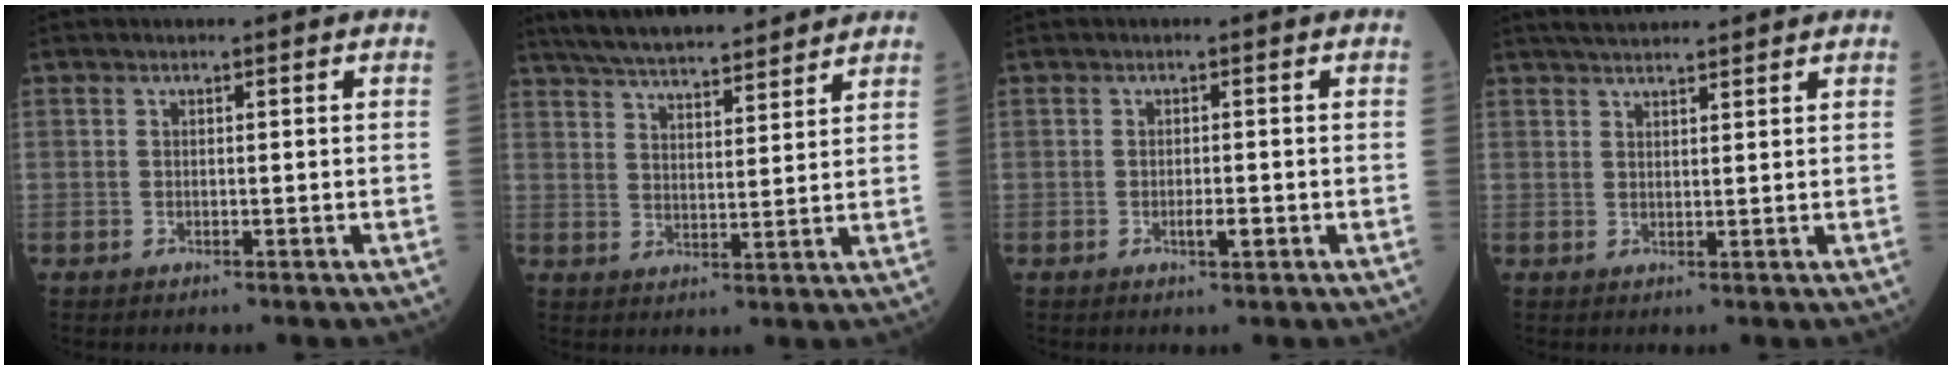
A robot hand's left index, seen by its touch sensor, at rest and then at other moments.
{"total": 16.5, "force": [14.8, 2.8, 6.9], "torque": [-0.118, 0.030, 0.226]}
{"total": 1.8, "force": [-0.7, 0.4, 1.6], "torque": [-0.028, 0.000, -0.010]}
{"total": 5.5, "force": [5.1, 0.6, 2.1], "torque": [-0.034, 0.033, 0.081]}